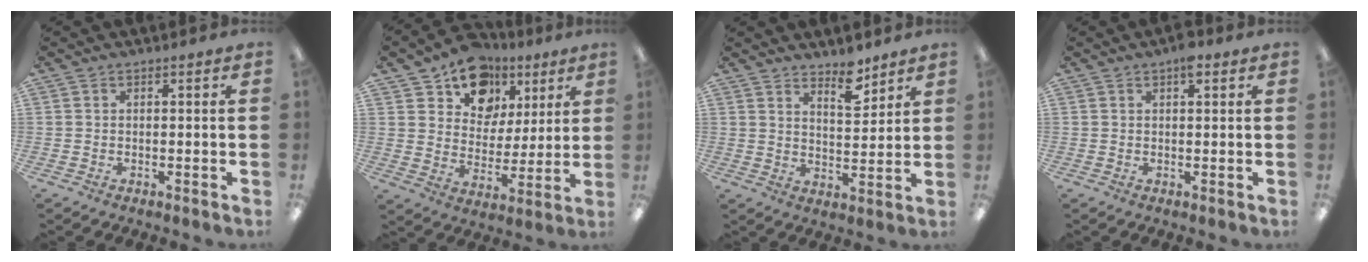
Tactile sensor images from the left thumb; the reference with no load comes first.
{"total": 13.4, "force": [8.6, 9.6, 3.7], "torque": [-0.067, -0.052, 0.164]}
{"total": 6.9, "force": [5.7, 2.5, 2.9], "torque": [-0.023, -0.044, 0.096]}
{"total": 3.3, "force": [1.8, 1.2, 2.4], "torque": [-0.029, -0.004, 0.026]}